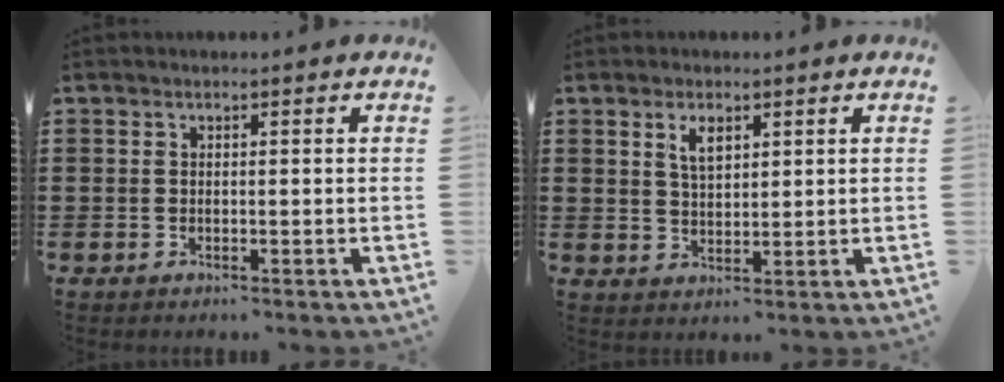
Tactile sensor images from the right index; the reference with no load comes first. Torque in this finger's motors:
{"motor_torque": [0.19, 0.45, 0.08, 0.02]}